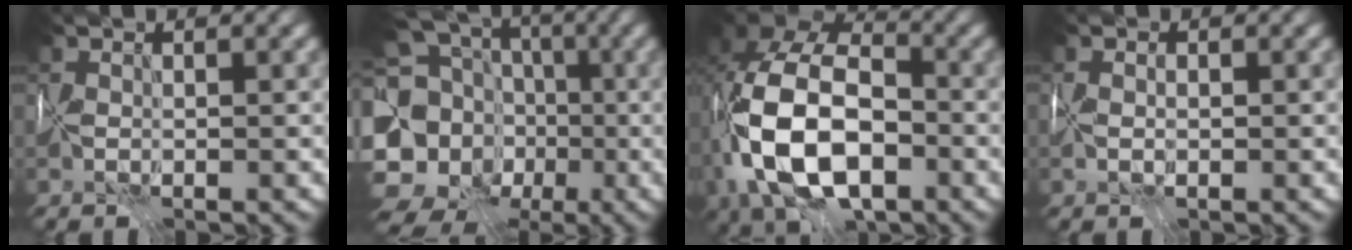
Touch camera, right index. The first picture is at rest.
{"total": 15.0, "force": [-3.0, 12.7, 7.3], "torque": [-0.184, -0.004, -0.057]}
{"total": 14.8, "force": [-2.8, 9.6, 11.0], "torque": [-0.235, -0.016, -0.058]}
{"total": 1.6, "force": [0.0, 1.0, 1.2], "torque": [-0.021, 0.002, 0.000]}